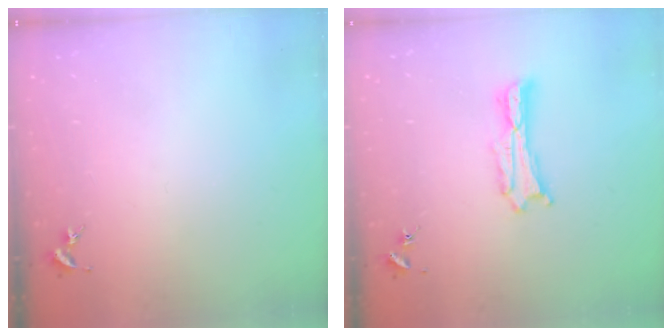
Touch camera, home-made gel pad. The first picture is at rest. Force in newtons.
{"total": 1.2, "press": 1.2, "slide": 0.2}